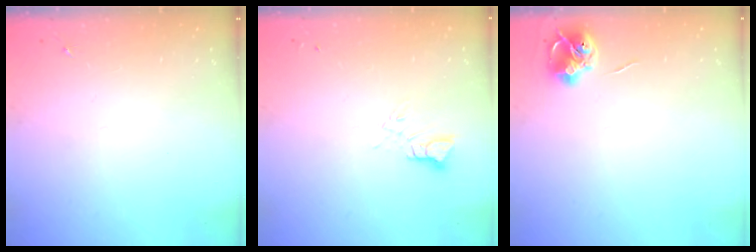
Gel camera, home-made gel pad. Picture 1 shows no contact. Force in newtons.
{"total": 3.8, "press": 3.8, "slide": 0.3}
{"total": 7.3, "press": 7.3, "slide": 0.6}